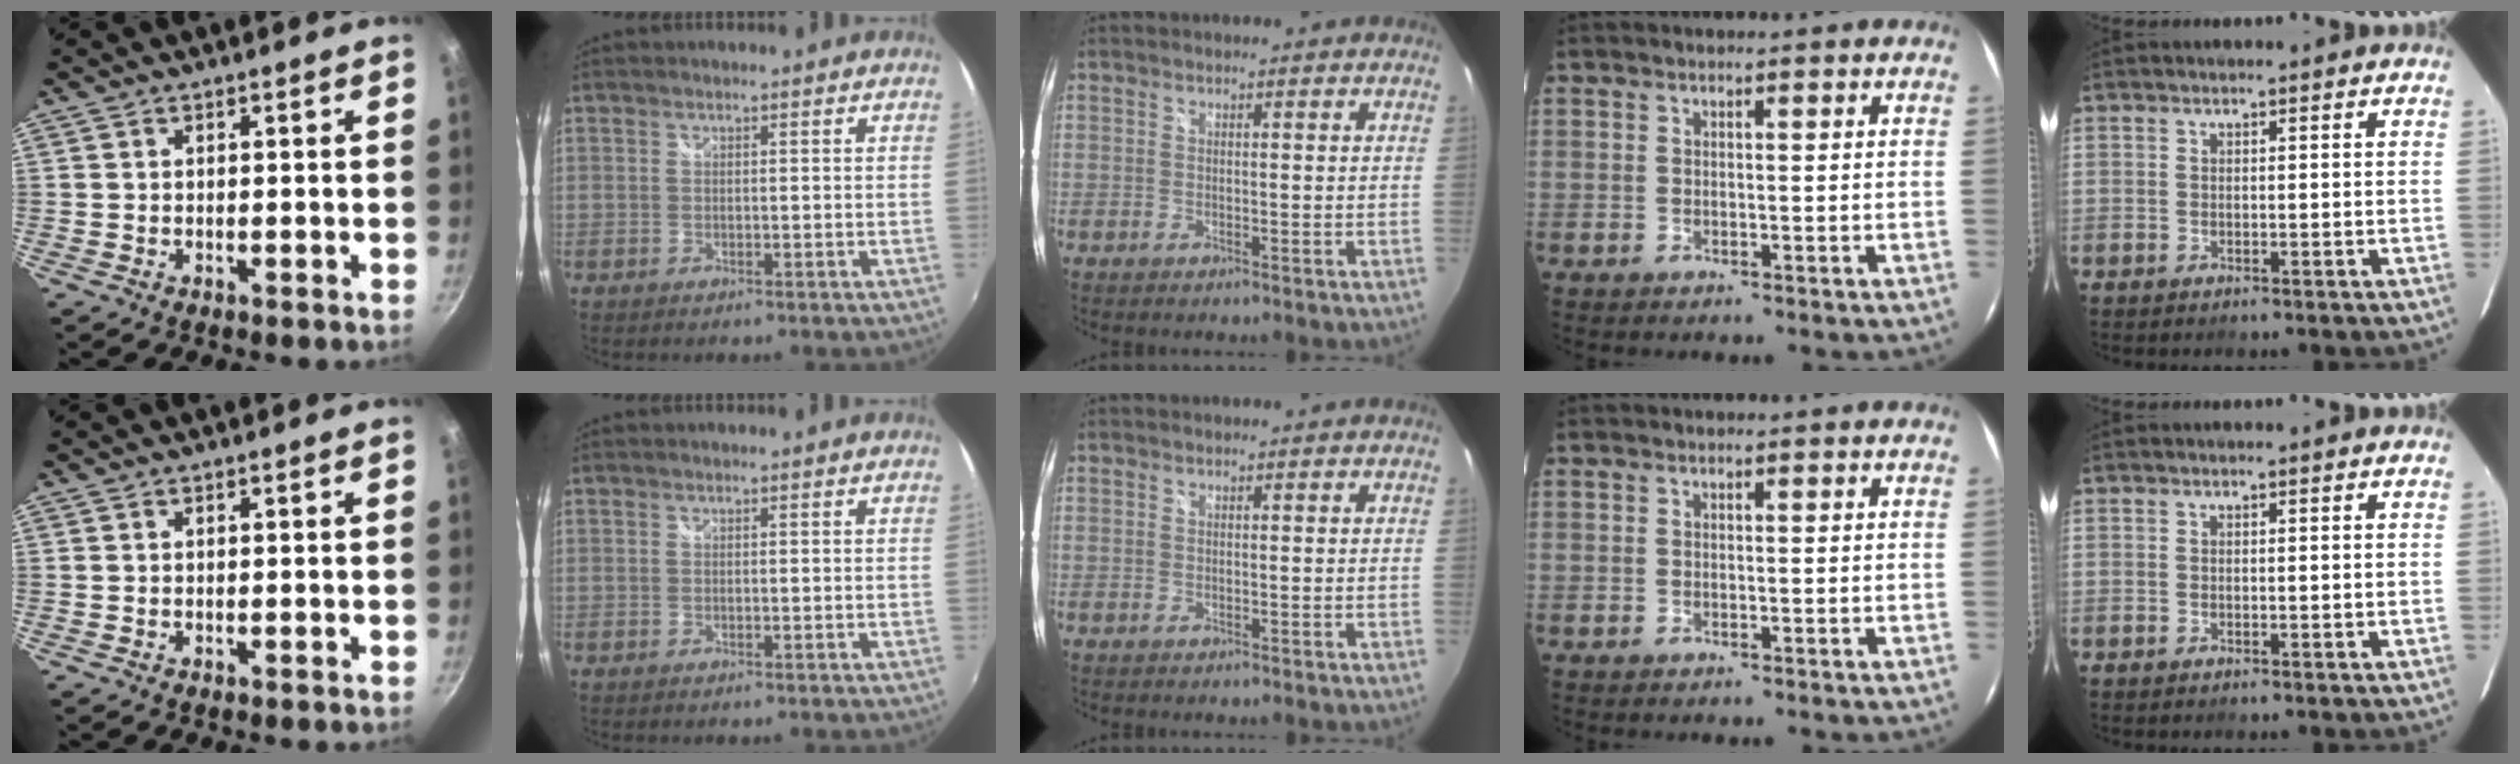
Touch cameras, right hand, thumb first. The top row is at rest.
{}